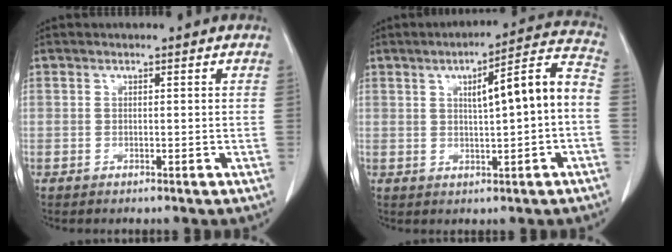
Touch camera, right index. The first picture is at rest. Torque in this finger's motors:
{"motor_torque": [0.82, -0.24, 0.46, 0.10]}